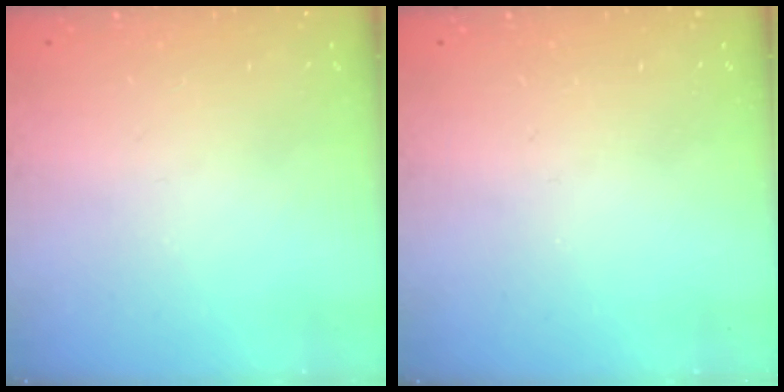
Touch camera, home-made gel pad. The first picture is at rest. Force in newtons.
{"total": 0.0}